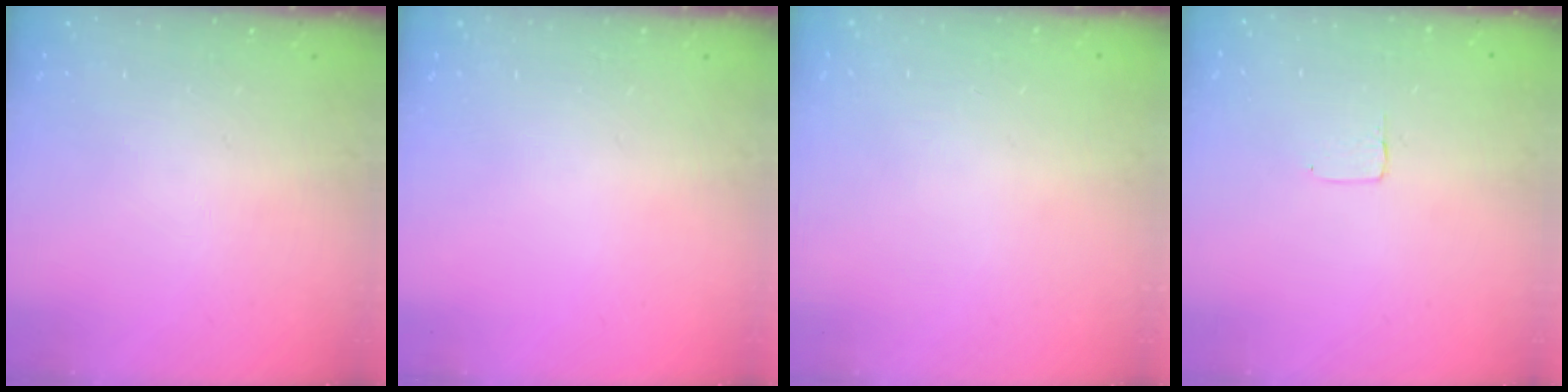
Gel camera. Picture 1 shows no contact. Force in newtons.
{"total": 0.0}
{"total": 0.0}
{"total": 3.1, "press": 3.1, "slide": 0.2}